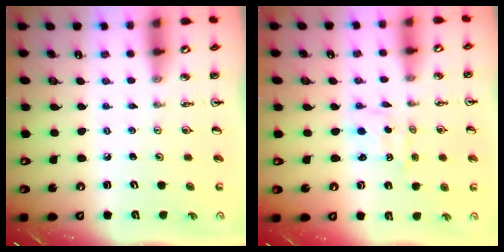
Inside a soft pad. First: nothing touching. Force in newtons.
{"total": 0.0}